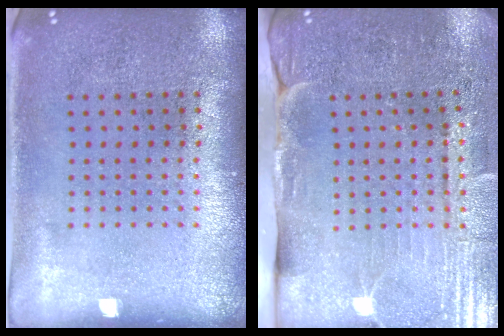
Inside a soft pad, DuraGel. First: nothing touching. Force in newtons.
{"total": 3.7, "press": 3.5, "slide": 1.2}